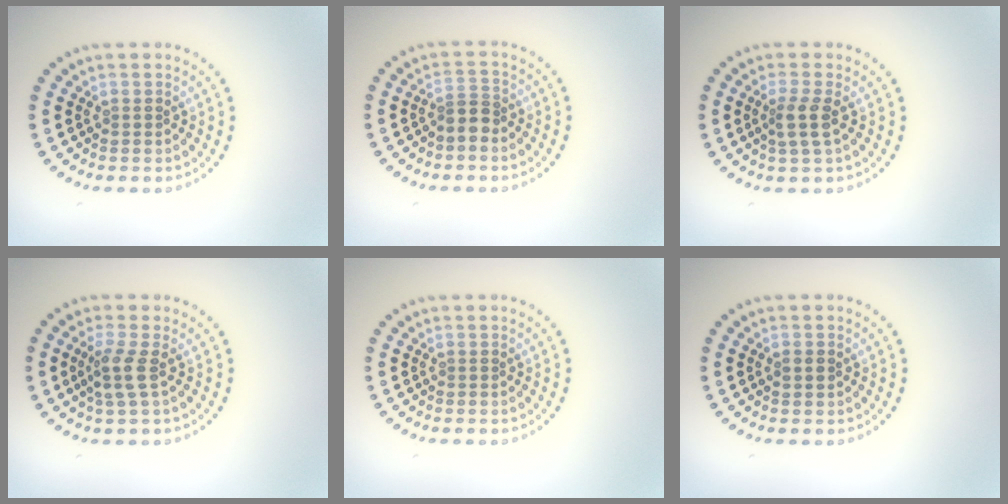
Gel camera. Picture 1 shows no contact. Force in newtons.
{"total": 2.0, "press": 1.6, "slide": 1.2}
{"total": 2.1, "press": 1.7, "slide": 1.1}
{"total": 2.2, "press": 1.8, "slide": 1.3}
{"total": 0.0}
{"total": 1.1, "press": 1.1, "slide": 0.1}